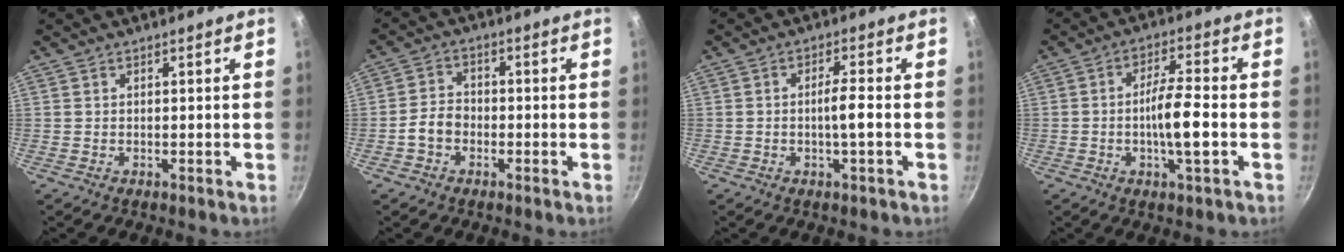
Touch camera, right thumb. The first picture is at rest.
{"total": 4.4, "force": [-1.7, 3.3, 2.4], "torque": [-0.033, 0.026, -0.038]}
{"total": 4.1, "force": [-0.9, 0.4, 4.0], "torque": [-0.075, 0.014, -0.015]}
{"total": 8.2, "force": [-1.7, 1.8, 7.8], "torque": [-0.138, 0.020, -0.035]}